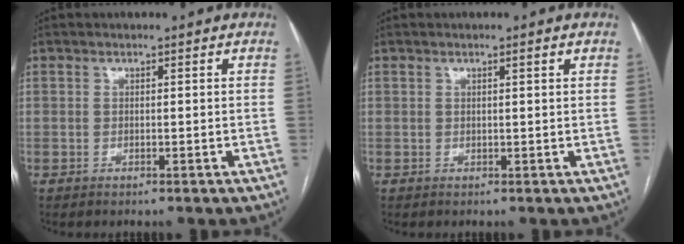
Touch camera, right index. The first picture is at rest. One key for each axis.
{"total": 1.1, "fx": 0.5, "fy": 0.0, "fz": 0.9, "tx": -0.014, "ty": 0.001, "tz": 0.007}